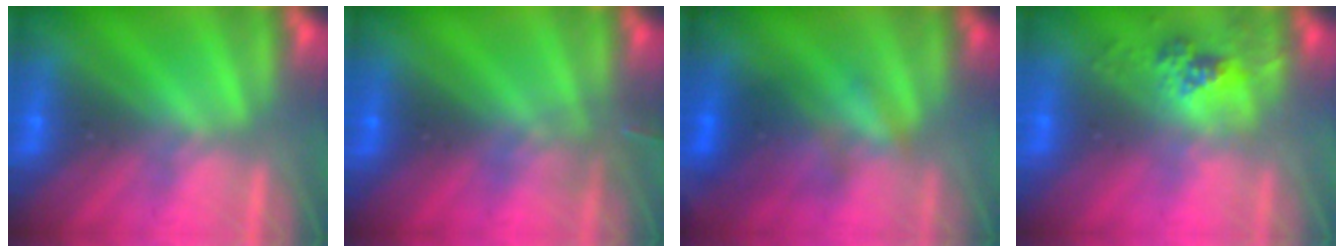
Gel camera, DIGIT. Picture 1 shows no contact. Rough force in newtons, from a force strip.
{"total": 2.8}
{"total": 3.5}
{"total": 2.4}